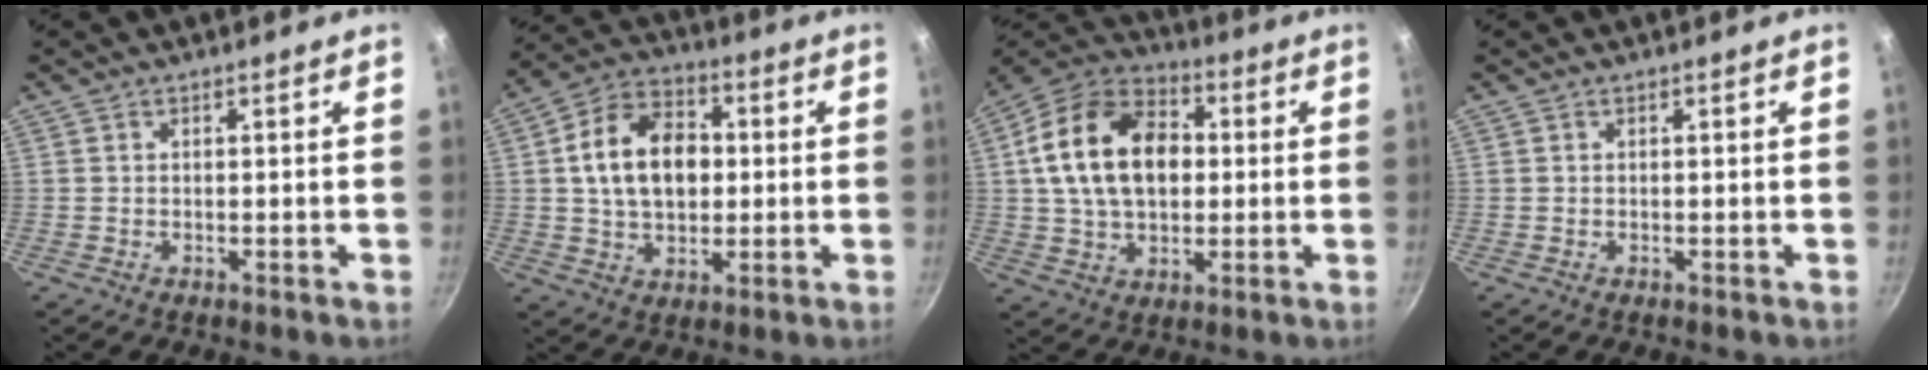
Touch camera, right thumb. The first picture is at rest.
{"total": 15.0, "force": [1.4, 10.4, 10.7], "torque": [-0.150, 0.019, 0.015]}
{"total": 19.7, "force": [2.5, 13.4, 14.2], "torque": [-0.220, 0.024, 0.032]}
{"total": 0.0}